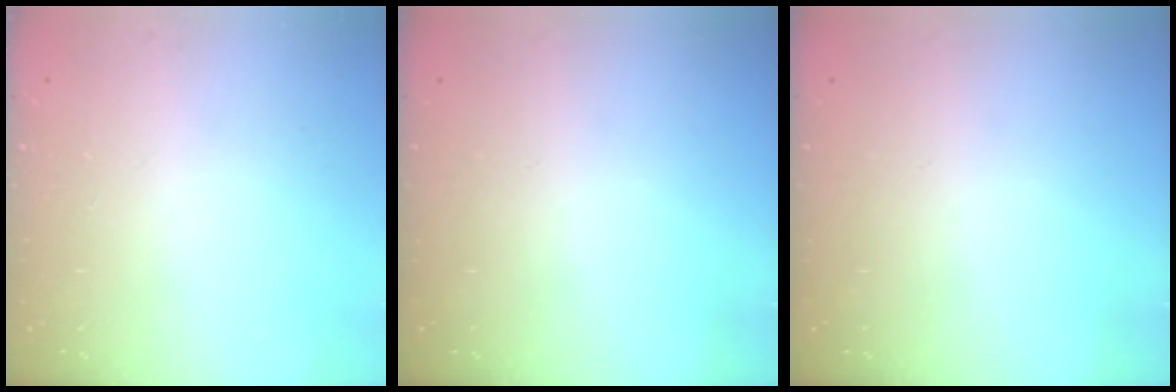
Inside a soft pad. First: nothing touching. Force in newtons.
{"total": 0.0}
{"total": 0.0}